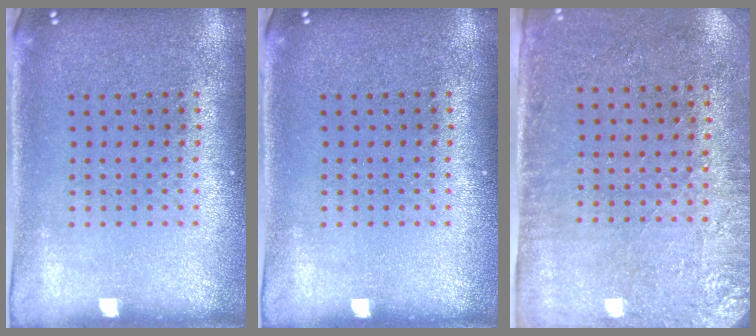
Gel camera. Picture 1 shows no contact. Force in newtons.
{"total": 0.0}
{"total": 2.8, "press": 2.3, "slide": 1.6}